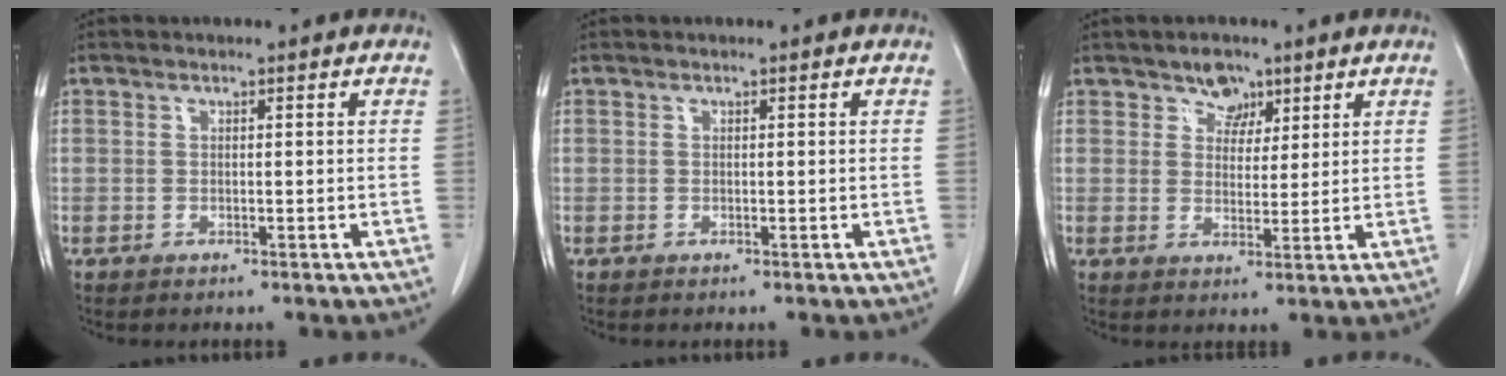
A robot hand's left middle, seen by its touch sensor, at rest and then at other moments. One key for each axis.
{"total": 0.0}
{"total": 3.8, "fx": 2.5, "fy": 2.5, "fz": 1.3, "tx": -0.016, "ty": 0.003, "tz": 0.043}